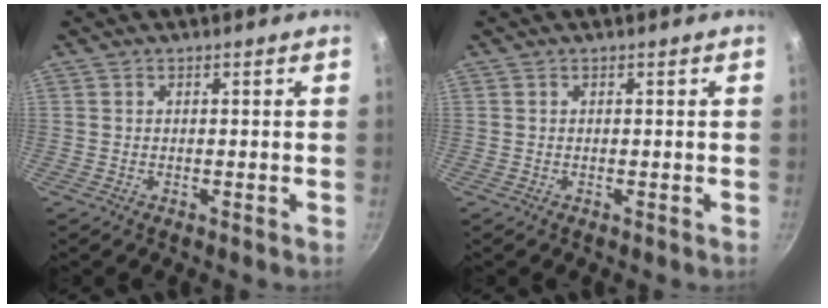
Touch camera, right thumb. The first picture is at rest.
{"total": 0.0}